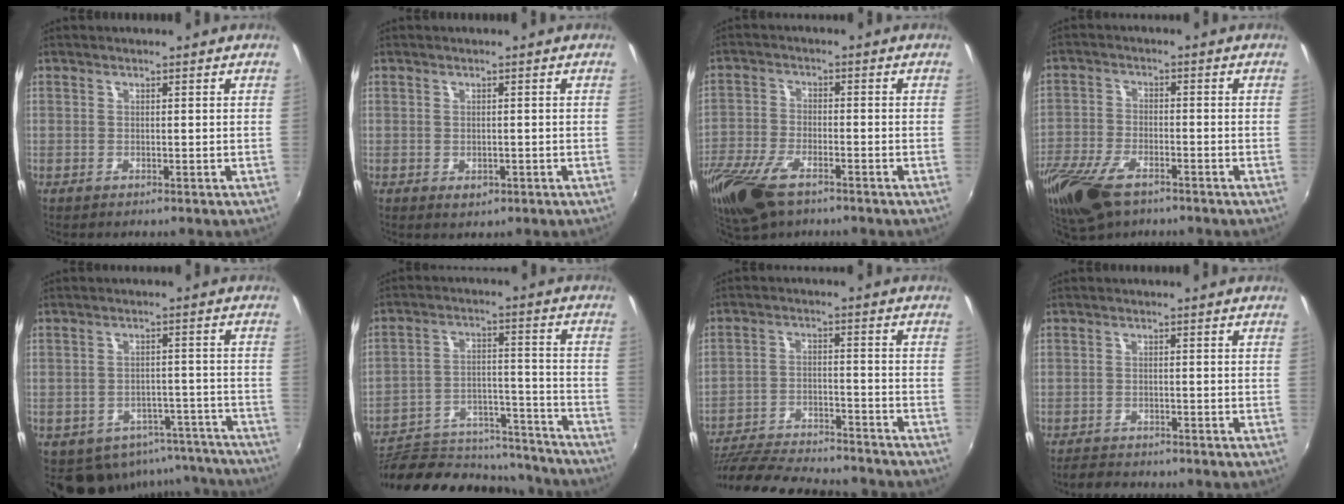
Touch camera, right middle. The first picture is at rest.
{"total": 1.8, "force": [-0.7, 1.3, 1.1], "torque": [-0.018, -0.004, -0.007]}
{"total": 12.7, "force": [-8.4, 5.2, 8.0], "torque": [-0.193, -0.038, -0.166]}
{"total": 13.2, "force": [-8.7, 5.9, 8.0], "torque": [-0.196, -0.039, -0.169]}
{"total": 14.5, "force": [-11.3, 7.9, 4.4], "torque": [-0.089, 0.019, -0.116]}
{"total": 28.6, "force": [-24.5, 9.9, 11.0], "torque": [-0.218, 0.018, -0.326]}
{"total": 23.1, "force": [-20.3, 4.9, 9.8], "torque": [-0.198, -0.030, -0.302]}
{"total": 3.3, "force": [-3.1, 1.0, 0.5], "torque": [-0.029, -0.003, -0.056]}